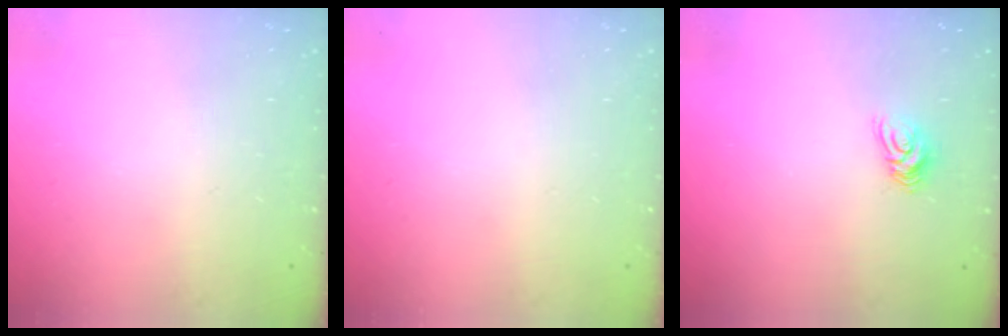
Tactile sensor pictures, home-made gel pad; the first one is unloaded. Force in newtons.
{"total": 0.0}
{"total": 6.6, "press": 6.6, "slide": 0.5}